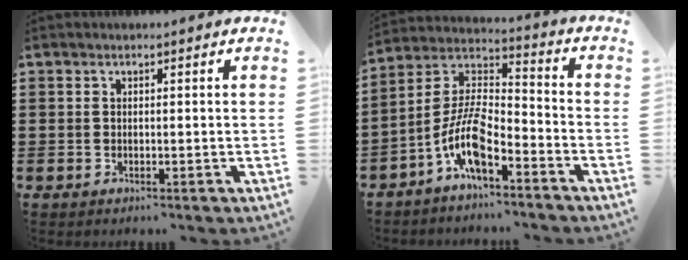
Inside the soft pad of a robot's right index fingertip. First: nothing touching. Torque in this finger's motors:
{"motor_torque": [2.14, 0.00, 1.05, 0.21]}